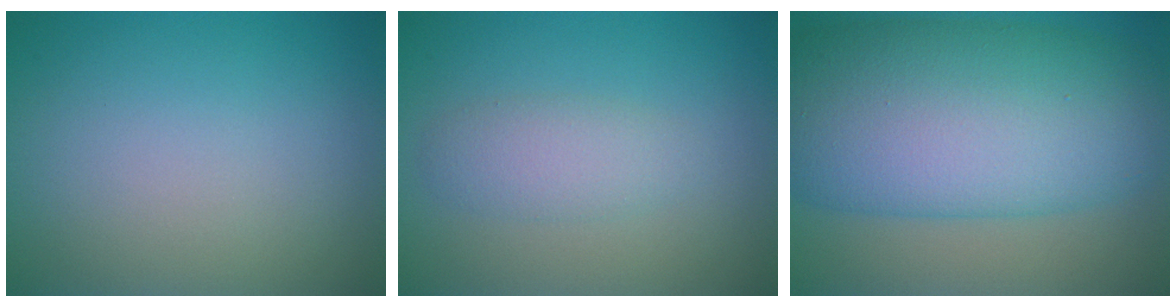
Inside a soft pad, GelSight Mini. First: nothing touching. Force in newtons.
{"total": 2.4, "press": 2.4, "slide": 0.1}
{"total": 14.6, "press": 14.6, "slide": 0.1}